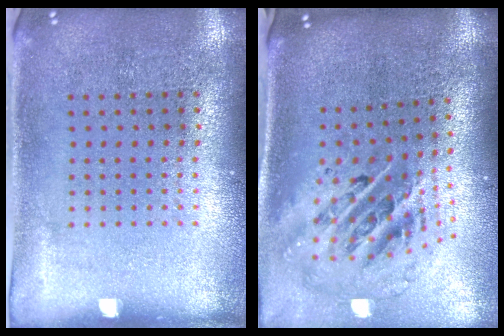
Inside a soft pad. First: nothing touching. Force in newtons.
{"total": 2.6, "press": 1.8, "slide": 2.0}